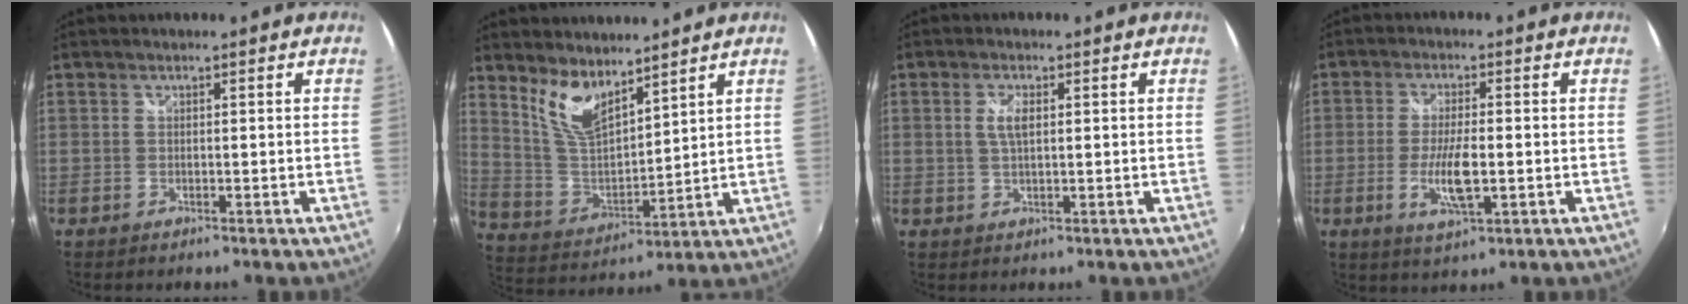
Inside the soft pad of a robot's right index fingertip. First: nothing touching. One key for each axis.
{"total": 10.0, "fx": 7.1, "fy": 3.7, "fz": 5.9, "tx": -0.117, "ty": -0.006, "tz": 0.148}
{"total": 3.0, "fx": 0.6, "fy": 1.1, "fz": 2.7, "tx": -0.053, "ty": 0.001, "tz": 0.011}
{"total": 7.1, "fx": -1.6, "fy": 1.8, "fz": 6.7, "tx": -0.134, "ty": -0.011, "tz": -0.030}